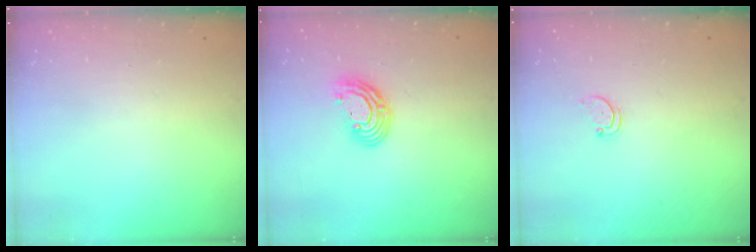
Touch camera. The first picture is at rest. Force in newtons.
{"total": 9.2, "press": 9.2, "slide": 0.6}
{"total": 1.6, "press": 1.6, "slide": 0.4}